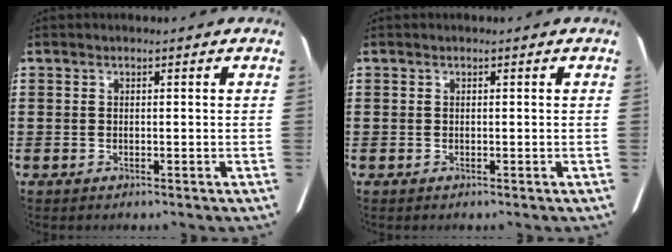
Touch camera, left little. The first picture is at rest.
{"total": 0.0}